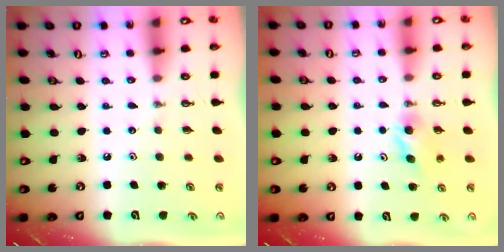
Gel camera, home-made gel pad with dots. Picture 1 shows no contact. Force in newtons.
{"total": 4.1, "press": 4.0, "slide": 1.1}